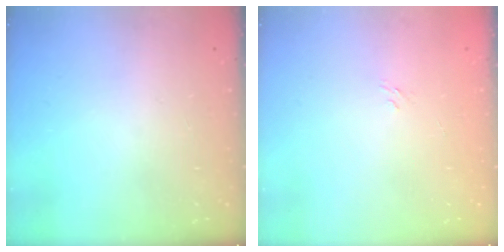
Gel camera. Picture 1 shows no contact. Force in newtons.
{"total": 2.9, "press": 2.6, "slide": 1.1}